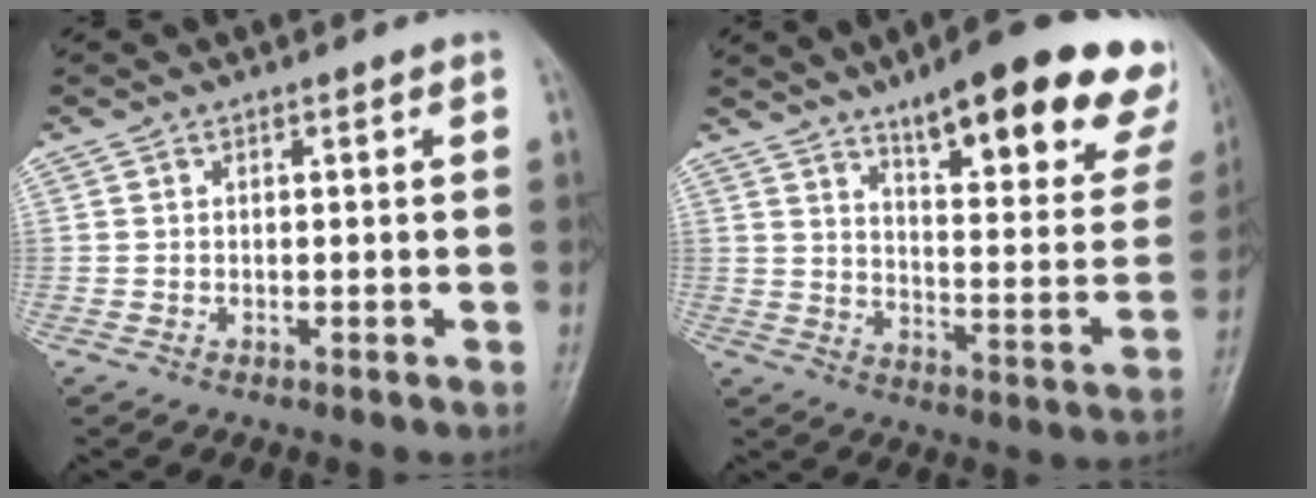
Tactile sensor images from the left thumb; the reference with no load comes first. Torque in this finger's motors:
{"motor_torque": [0.78, 0.79, 1.58, -1.19, 0.25]}